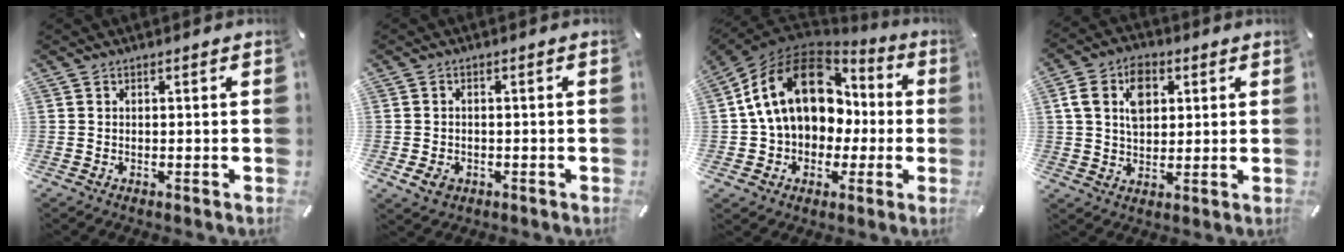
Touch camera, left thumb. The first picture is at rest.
{"total": 3.1, "force": [-1.2, 2.4, 1.5], "torque": [-0.032, 0.005, -0.023]}
{"total": 18.9, "force": [3.7, 14.5, 11.5], "torque": [-0.234, 0.001, 0.067]}
{"total": 9.7, "force": [2.8, 7.1, 6.0], "torque": [-0.117, 0.006, 0.048]}